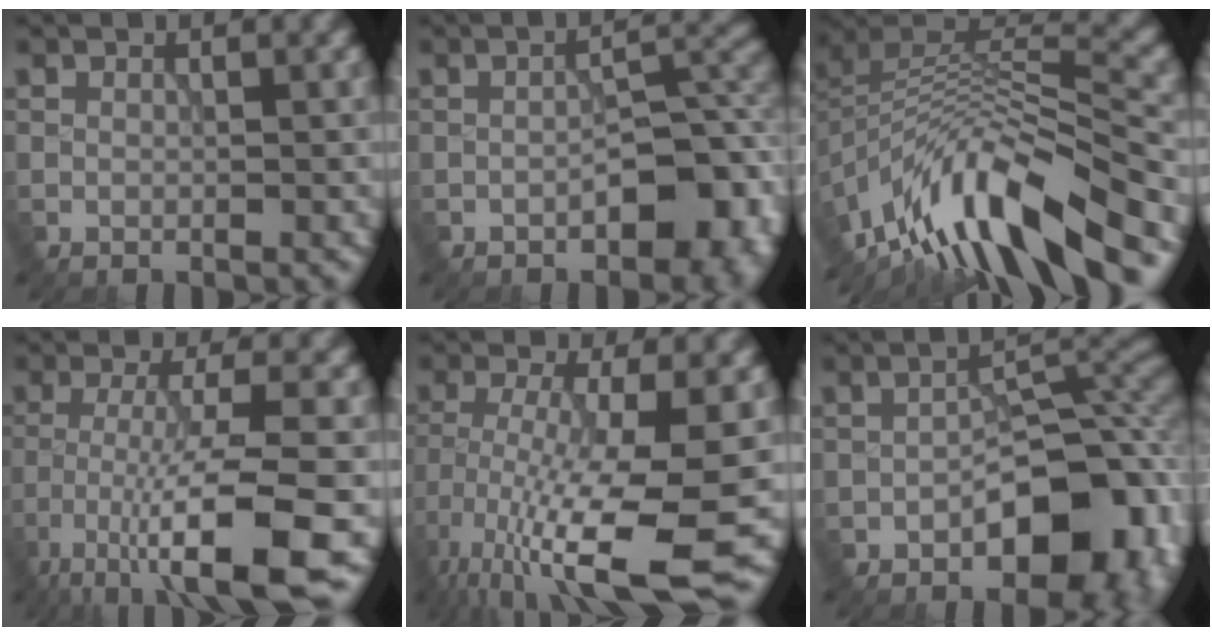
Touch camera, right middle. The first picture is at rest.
{"total": 7.1, "force": [-2.6, 3.4, 5.7], "torque": [-0.067, 0.009, -0.041]}
{"total": 12.3, "force": [-7.8, 4.3, 8.5], "torque": [-0.166, 0.027, -0.134]}
{"total": 8.4, "force": [-4.6, 1.2, 6.9], "torque": [-0.113, 0.001, -0.087]}
{"total": 11.3, "force": [-5.4, 2.2, 9.7], "torque": [-0.192, -0.022, -0.087]}
{"total": 10.6, "force": [-3.4, 6.0, 8.0], "torque": [-0.101, -0.003, -0.051]}